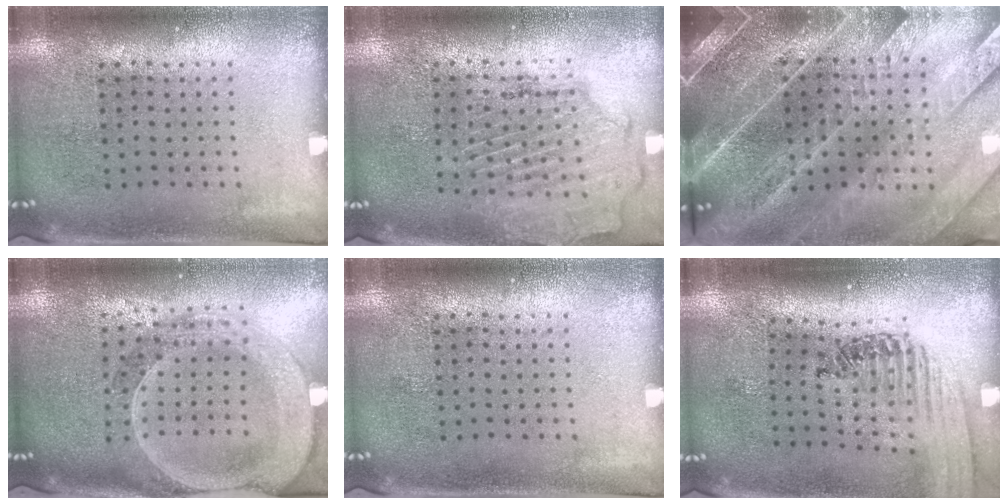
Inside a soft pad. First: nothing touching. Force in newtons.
{"total": 1.8, "press": 1.7, "slide": 0.6}
{"total": 4.4, "press": 4.0, "slide": 1.8}
{"total": 2.7, "press": 2.4, "slide": 1.1}
{"total": 0.0}
{"total": 1.4, "press": 1.4, "slide": 0.1}